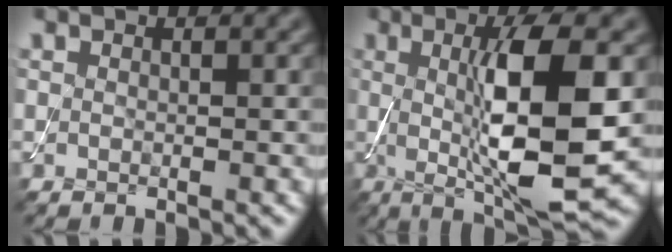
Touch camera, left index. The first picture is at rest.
{"total": 9.9, "force": [0.2, 2.3, 9.7], "torque": [-0.152, -0.010, 0.011]}